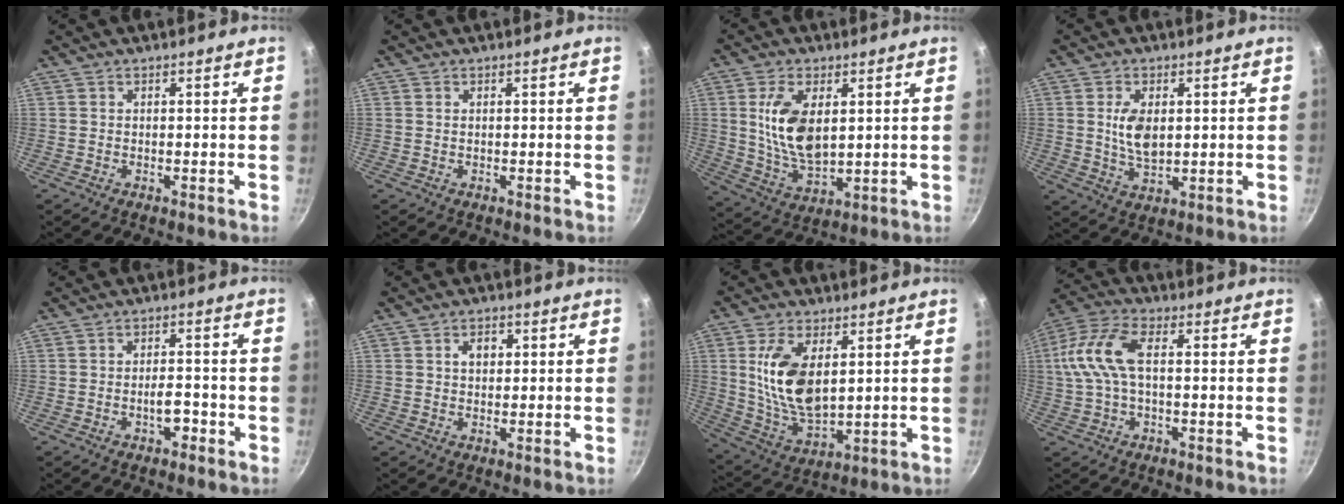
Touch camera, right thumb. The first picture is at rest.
{"total": 0.0}
{"total": 12.9, "force": [2.8, 6.7, 10.6], "torque": [-0.193, -0.021, 0.065]}
{"total": 6.8, "force": [1.1, 3.8, 5.5], "torque": [-0.094, -0.010, 0.026]}
{"total": 3.6, "force": [-1.6, 1.7, 2.6], "torque": [-0.032, 0.015, -0.027]}
{"total": 3.0, "force": [0.8, 2.1, 1.9], "torque": [-0.021, 0.003, 0.011]}
{"total": 14.0, "force": [3.2, 7.3, 11.5], "torque": [-0.210, -0.022, 0.074]}
{"total": 10.9, "force": [1.1, 5.2, 9.5], "torque": [-0.220, 0.031, 0.018]}